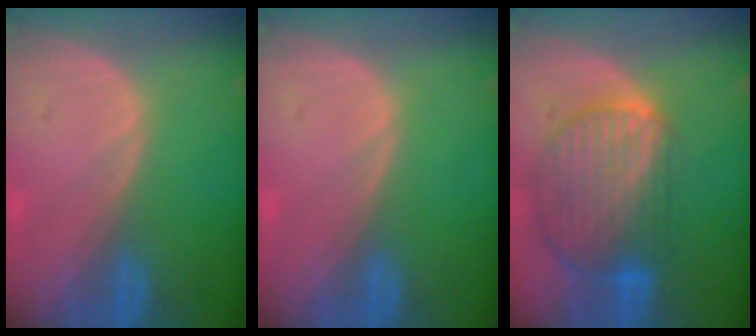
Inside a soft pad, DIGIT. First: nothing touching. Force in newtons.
{"total": 0.0}
{"total": 10.4, "press": 8.9, "slide": 5.4}